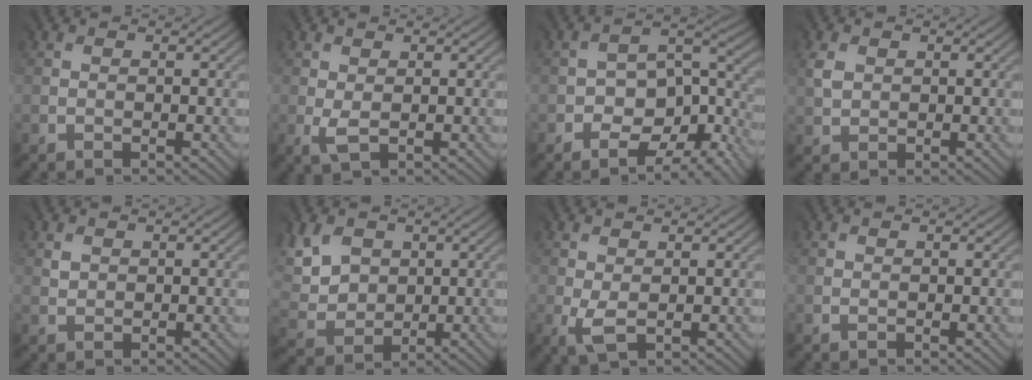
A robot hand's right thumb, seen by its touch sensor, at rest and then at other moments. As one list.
[{"total": 1.7, "force": [-0.1, 1.0, 1.4], "torque": [-0.047, -0.006, 0.000]}, {"total": 11.6, "force": [-6.8, 5.9, 7.4], "torque": [-0.115, -0.017, -0.102]}, {"total": 1.7, "force": [0.7, 1.5, 0.4], "torque": [-0.016, 0.002, 0.014]}, {"total": 1.1, "force": [0.8, 0.8, 0.1], "torque": [-0.005, 0.000, 0.017]}, {"total": 7.4, "force": [3.0, 5.5, 3.9], "torque": [-0.133, 0.009, 0.061]}, {"total": 2.5, "force": [-0.4, 1.4, 2.0], "torque": [-0.065, -0.007, -0.006]}, {"total": 0.0}]